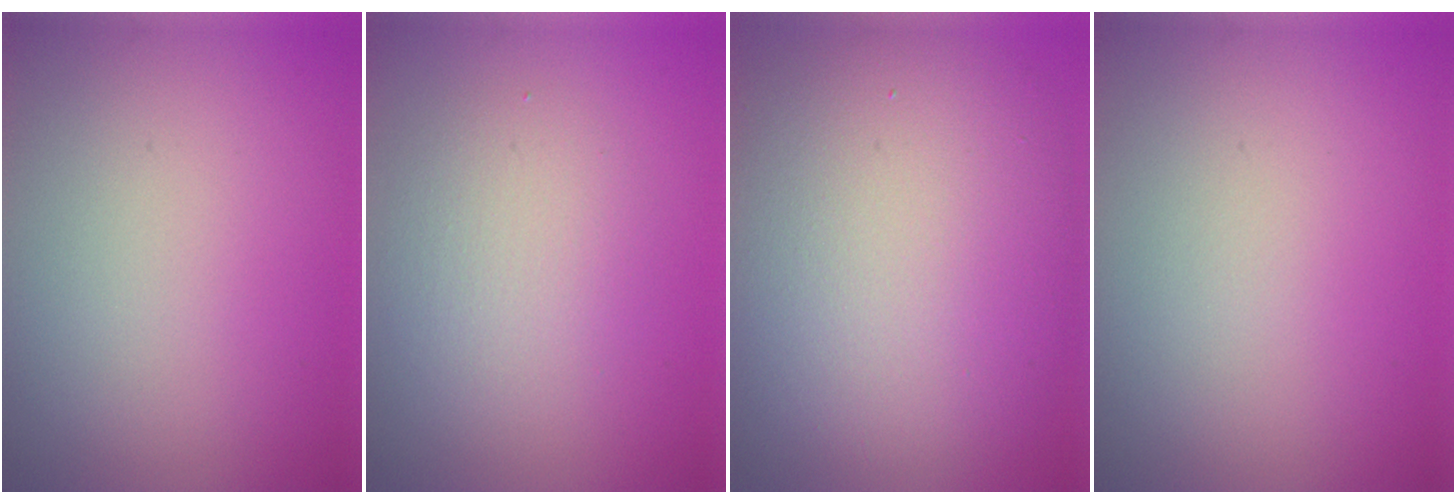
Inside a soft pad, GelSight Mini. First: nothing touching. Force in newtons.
{"total": 3.0, "press": 3.0, "slide": 0.2}
{"total": 12.9, "press": 12.8, "slide": 0.7}
{"total": 0.0}